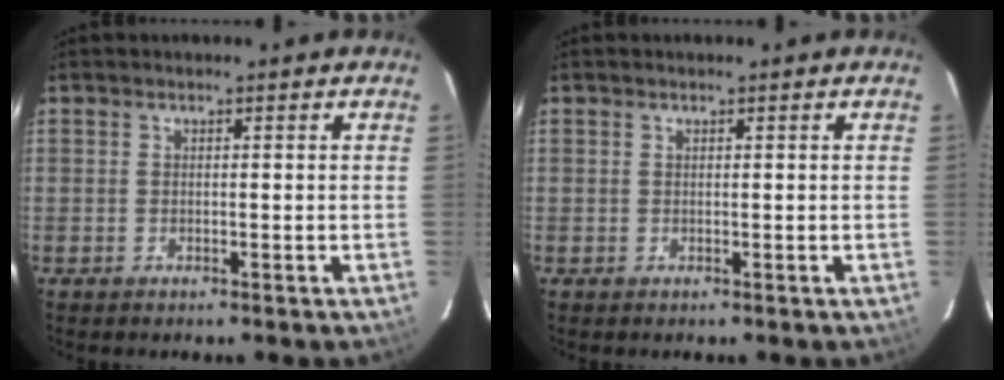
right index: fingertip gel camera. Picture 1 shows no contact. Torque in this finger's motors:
{"motor_torque": [0.07, 0.07, 0.01, 0.01]}